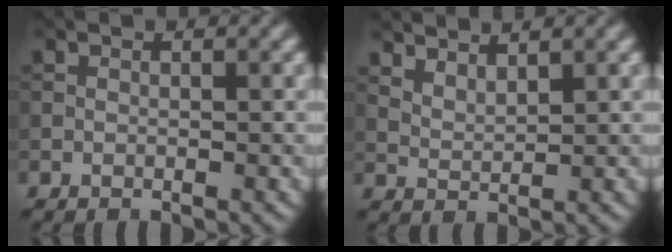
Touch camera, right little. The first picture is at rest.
{"total": 2.7, "force": [2.4, 0.6, 1.1], "torque": [-0.022, -0.003, 0.048]}